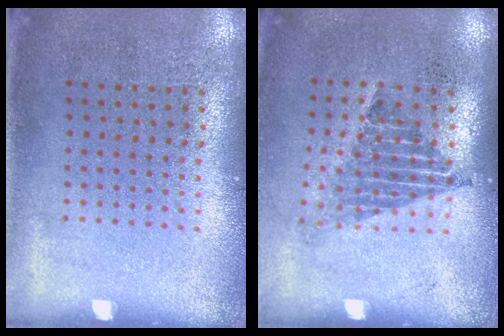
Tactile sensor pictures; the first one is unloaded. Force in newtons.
{"total": 1.3, "press": 1.0, "slide": 0.9}